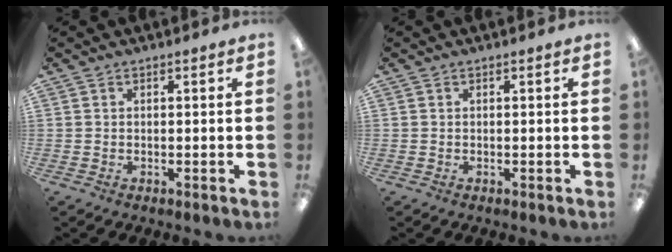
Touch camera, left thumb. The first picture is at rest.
{"total": 0.0}